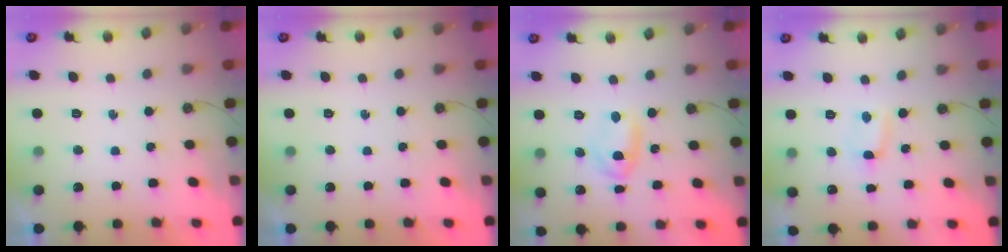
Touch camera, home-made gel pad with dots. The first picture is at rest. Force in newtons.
{"total": 0.0}
{"total": 5.6, "press": 4.2, "slide": 3.7}
{"total": 1.6, "press": 1.5, "slide": 0.3}